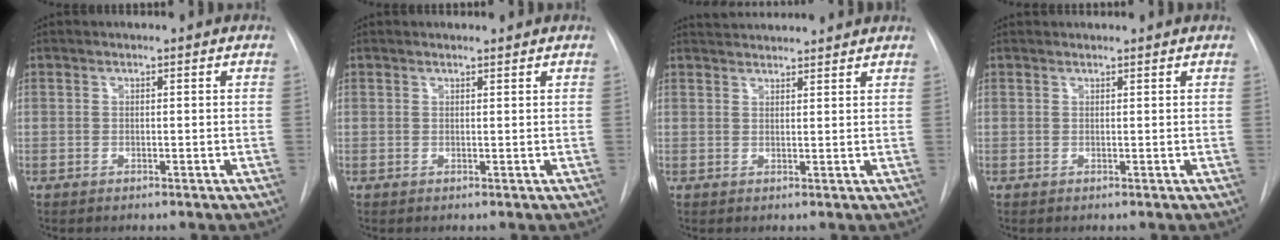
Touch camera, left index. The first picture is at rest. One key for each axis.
{"total": 0.7, "fx": 0.7, "fy": -0.1, "fz": 0.0, "tx": -0.006, "ty": -0.001, "tz": 0.012}
{"total": 7.3, "fx": 7.1, "fy": 0.5, "fz": 1.7, "tx": -0.026, "ty": 0.030, "tz": 0.096}
{"total": 2.1, "fx": 2.1, "fy": 0.2, "fz": 0.3, "tx": -0.006, "ty": 0.023, "tz": 0.029}